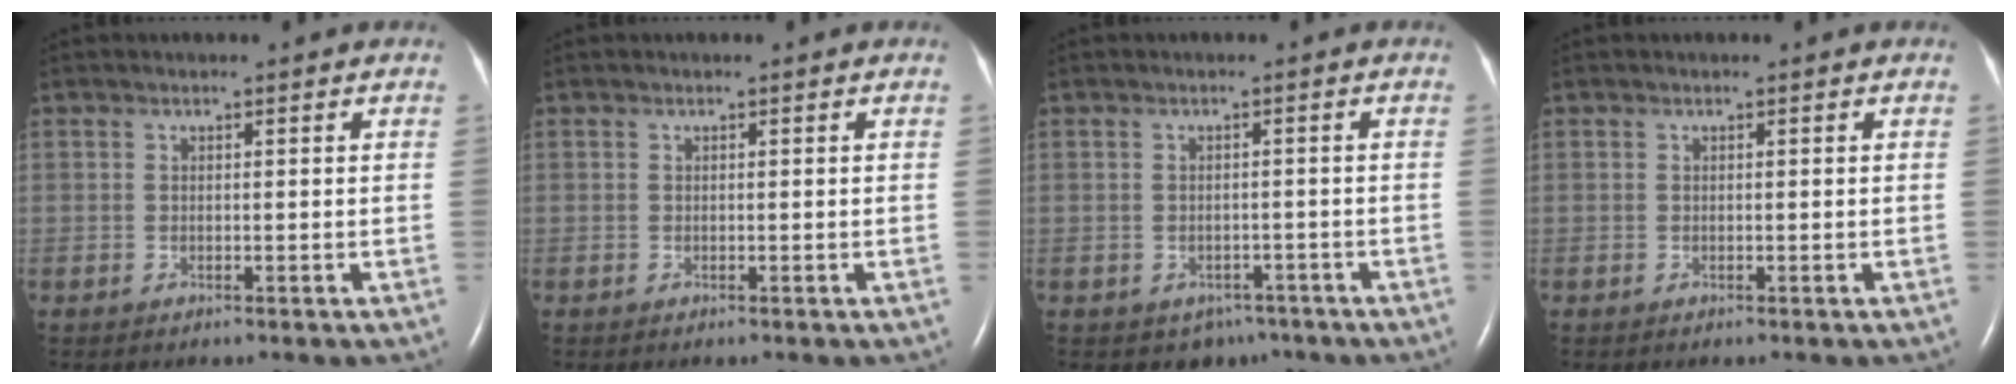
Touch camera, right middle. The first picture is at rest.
{"total": 0.0}
{"total": 3.3, "force": [-2.2, 2.3, 0.8], "torque": [-0.009, 0.007, -0.022]}
{"total": 0.0}